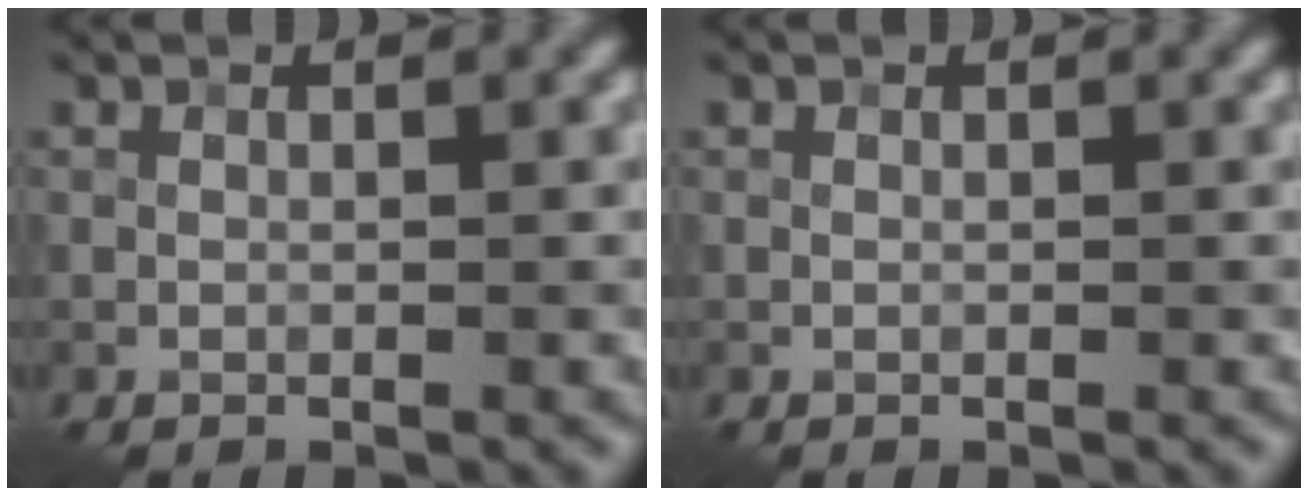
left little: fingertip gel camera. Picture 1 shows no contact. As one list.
[{"total": 0.0}]